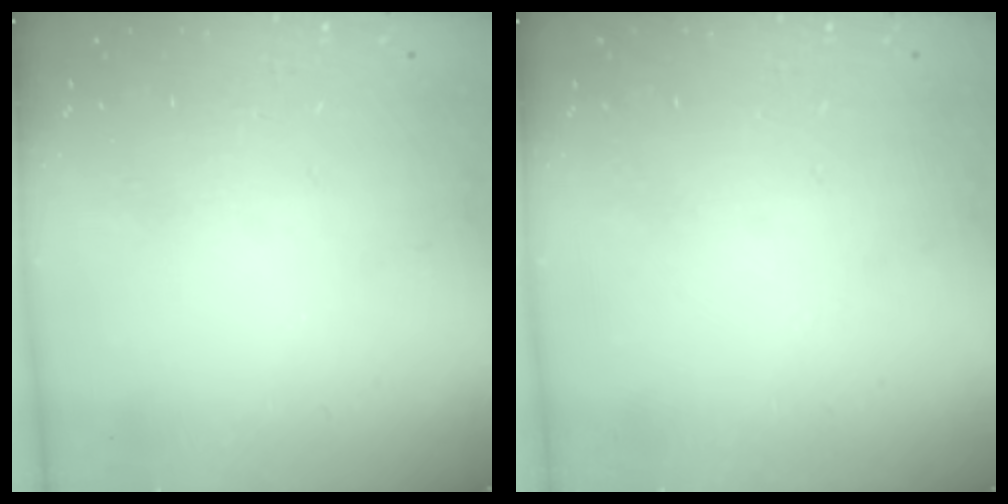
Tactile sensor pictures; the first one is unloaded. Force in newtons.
{"total": 0.0}